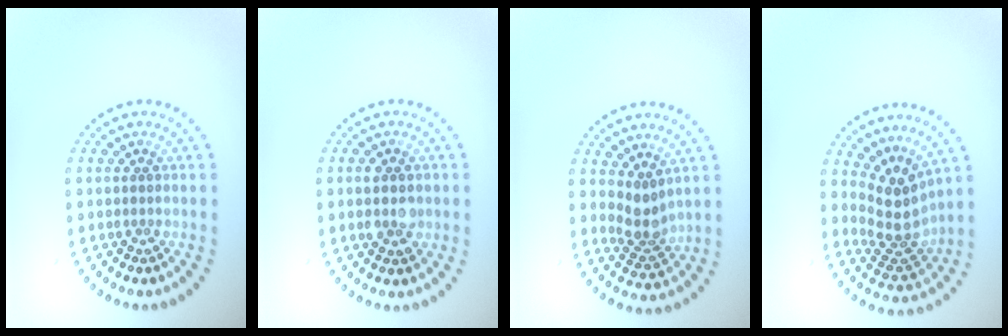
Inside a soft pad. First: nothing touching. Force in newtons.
{"total": 2.7, "press": 2.7, "slide": 0.1}
{"total": 2.5, "press": 1.9, "slide": 1.6}
{"total": 4.0, "press": 3.1, "slide": 2.6}